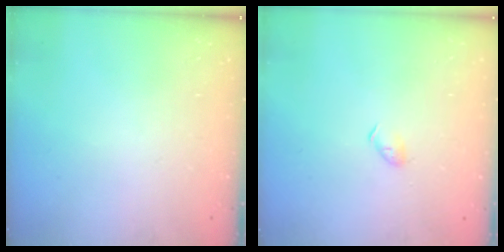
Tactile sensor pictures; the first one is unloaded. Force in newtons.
{"total": 3.5, "press": 3.4, "slide": 0.6}